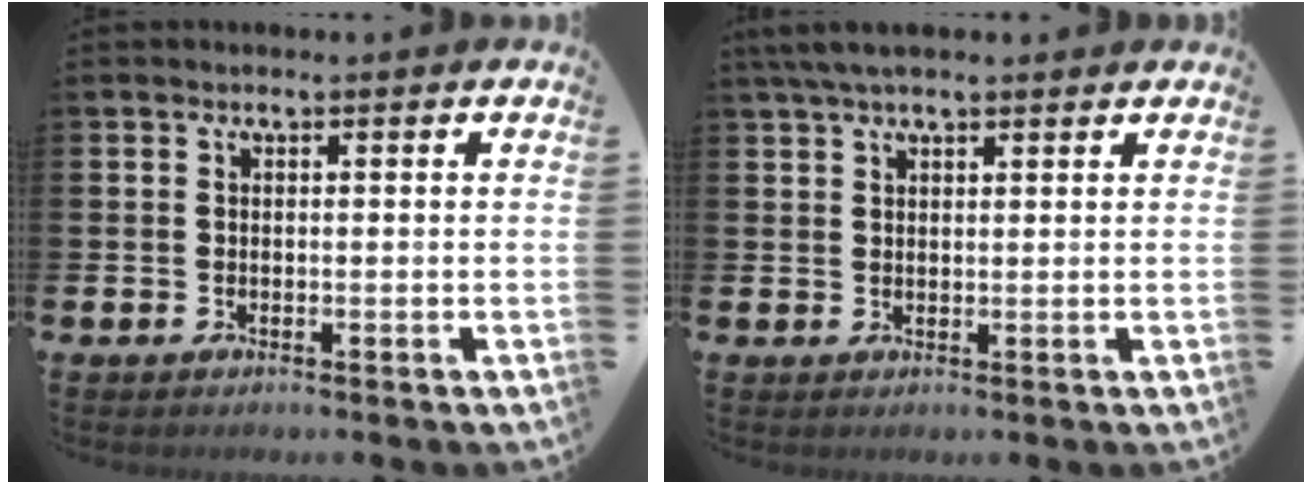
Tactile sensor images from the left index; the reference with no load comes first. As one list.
[{"total": 3.8, "force": [3.0, 1.0, 2.1], "torque": [-0.042, -0.002, 0.055]}]